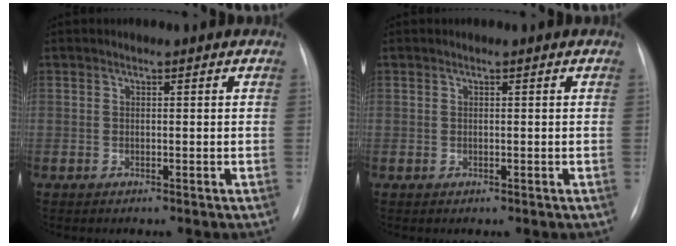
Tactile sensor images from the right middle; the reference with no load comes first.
{"total": 0.0}